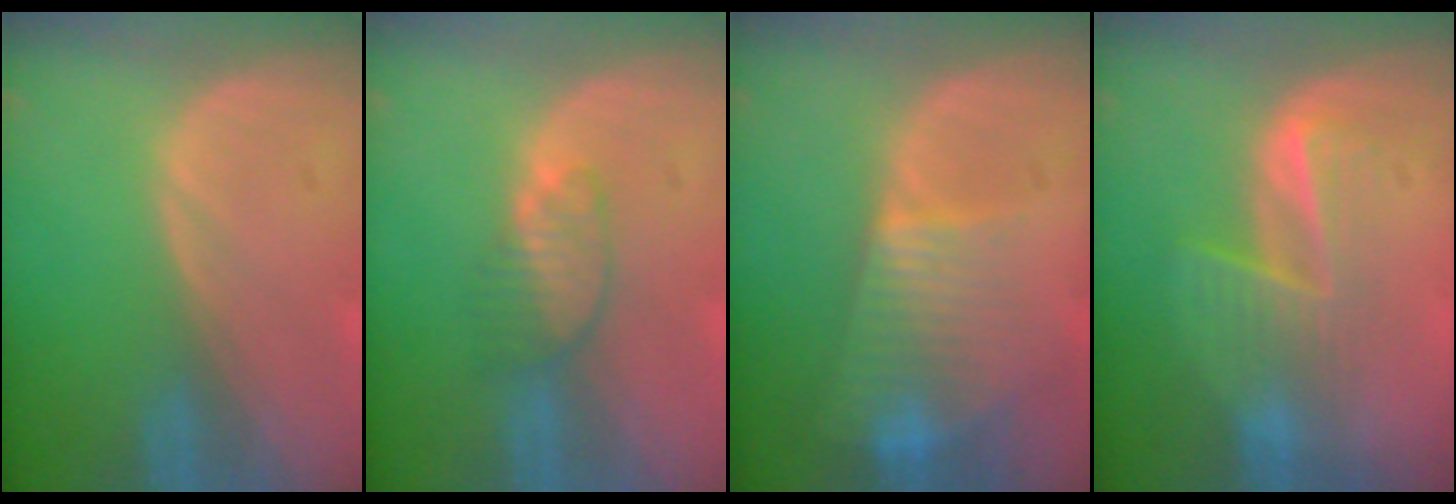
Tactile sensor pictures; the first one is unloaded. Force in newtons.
{"total": 3.4, "press": 3.4, "slide": 0.5}
{"total": 7.9, "press": 6.7, "slide": 4.3}
{"total": 6.8, "press": 5.5, "slide": 4.0}